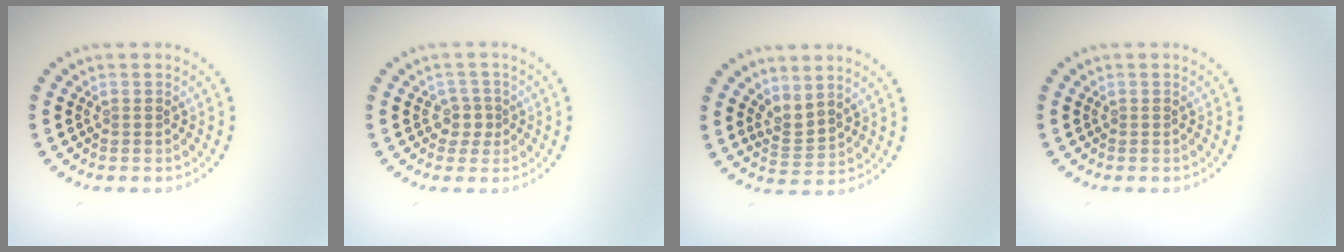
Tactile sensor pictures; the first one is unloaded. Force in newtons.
{"total": 1.6, "press": 1.2, "slide": 1.0}
{"total": 2.2, "press": 1.6, "slide": 1.6}
{"total": 0.0}